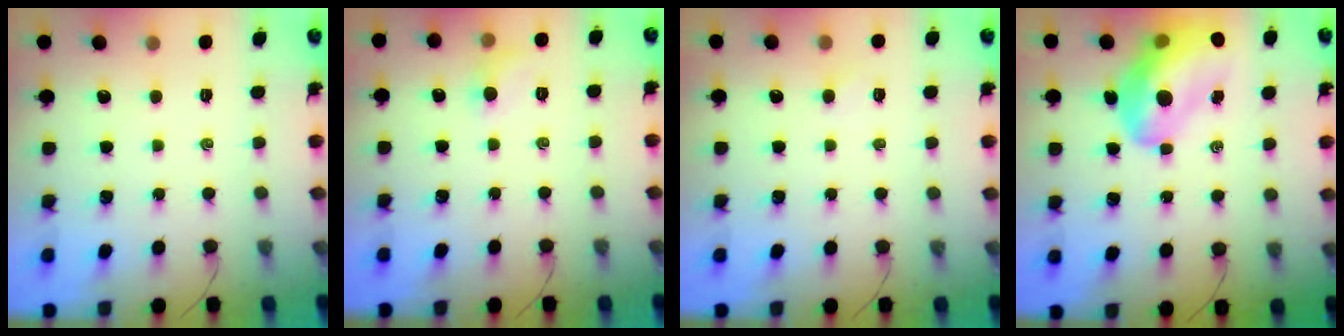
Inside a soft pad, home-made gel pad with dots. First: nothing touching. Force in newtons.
{"total": 5.9, "press": 5.6, "slide": 2.1}
{"total": 1.4, "press": 1.3, "slide": 0.4}
{"total": 16.6, "press": 15.9, "slide": 4.6}